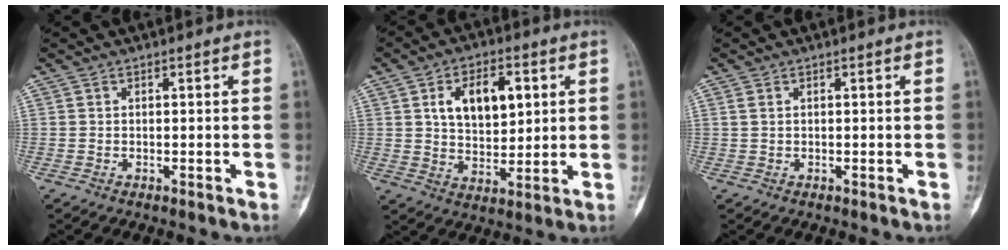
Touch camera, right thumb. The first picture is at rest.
{"total": 11.8, "force": [3.4, 7.0, 8.9], "torque": [-0.116, -0.007, 0.060]}
{"total": 0.8, "force": [0.3, 0.4, 0.6], "torque": [-0.015, 0.004, 0.009]}